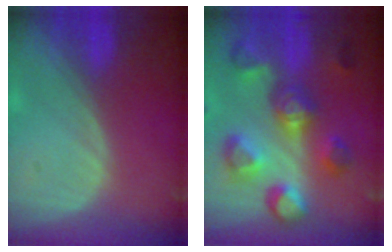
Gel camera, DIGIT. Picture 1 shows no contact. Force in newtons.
{"total": 10.5, "press": 10.0, "slide": 3.3}